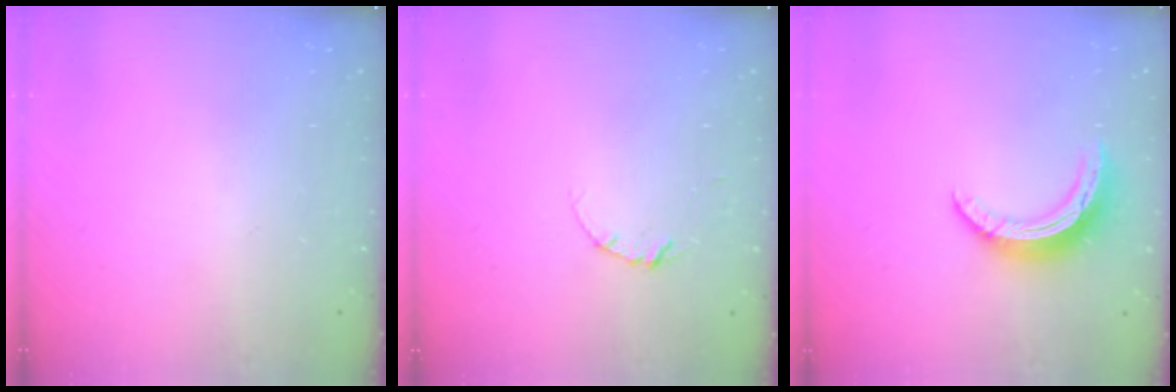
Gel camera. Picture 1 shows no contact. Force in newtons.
{"total": 3.7, "press": 3.7, "slide": 0.4}
{"total": 11.0, "press": 11.0, "slide": 0.5}